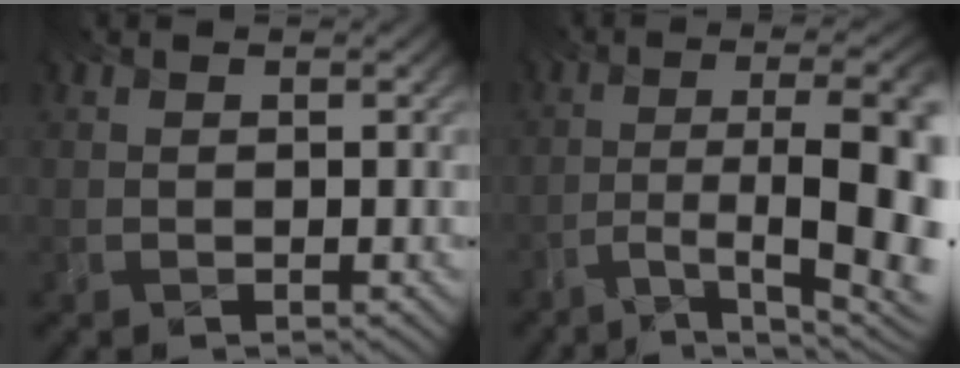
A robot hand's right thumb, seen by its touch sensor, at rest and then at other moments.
{"total": 14.1, "force": [-5.1, 3.3, 12.7], "torque": [-0.134, 0.015, -0.083]}